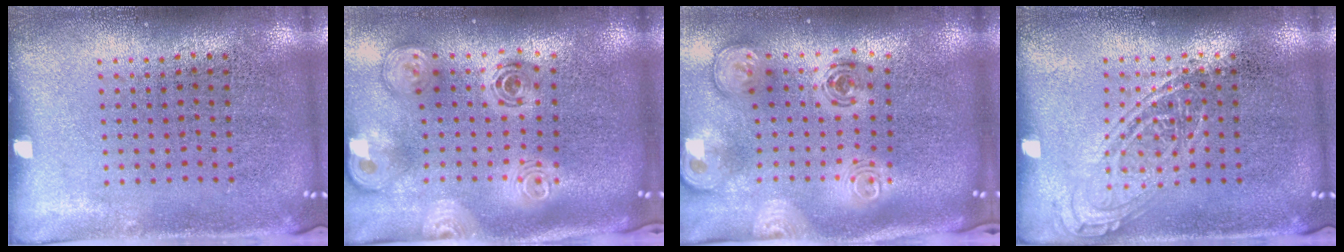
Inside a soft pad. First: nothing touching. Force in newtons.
{"total": 3.0, "press": 2.0, "slide": 2.1}
{"total": 3.0, "press": 2.1, "slide": 2.1}
{"total": 2.0, "press": 2.0, "slide": 0.2}